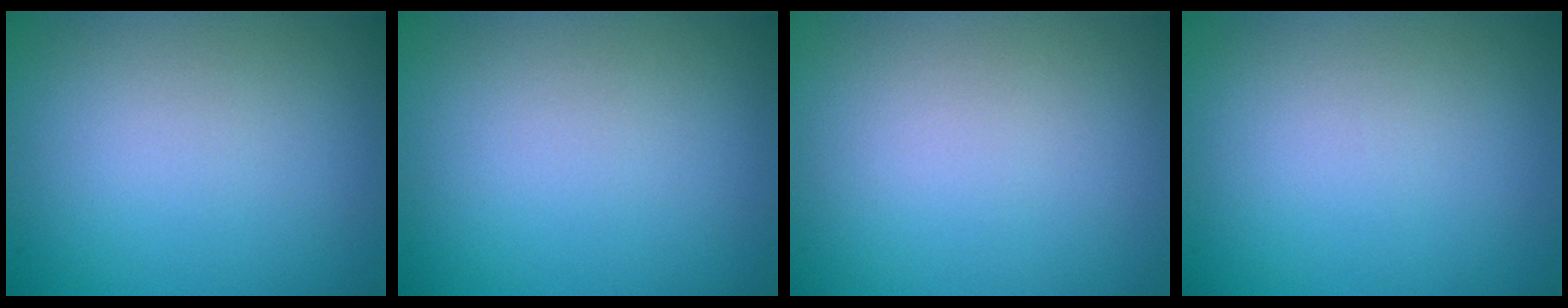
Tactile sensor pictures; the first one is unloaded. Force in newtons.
{"total": 0.0}
{"total": 0.0}
{"total": 0.0}